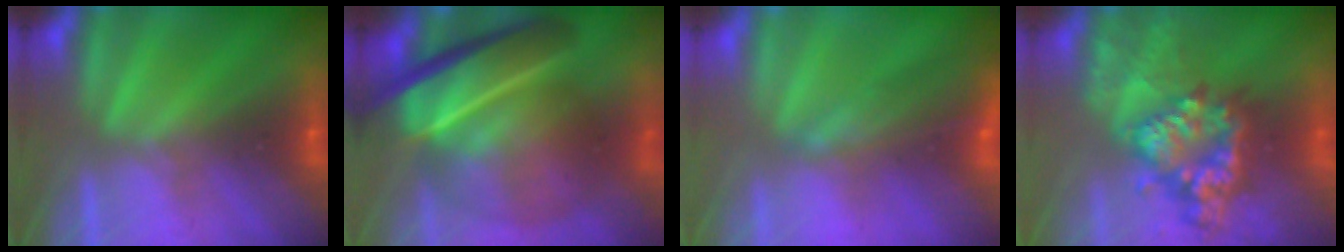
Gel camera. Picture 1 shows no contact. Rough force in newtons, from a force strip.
{"total": 7.5}
{"total": 11.5}
{"total": 5.7}